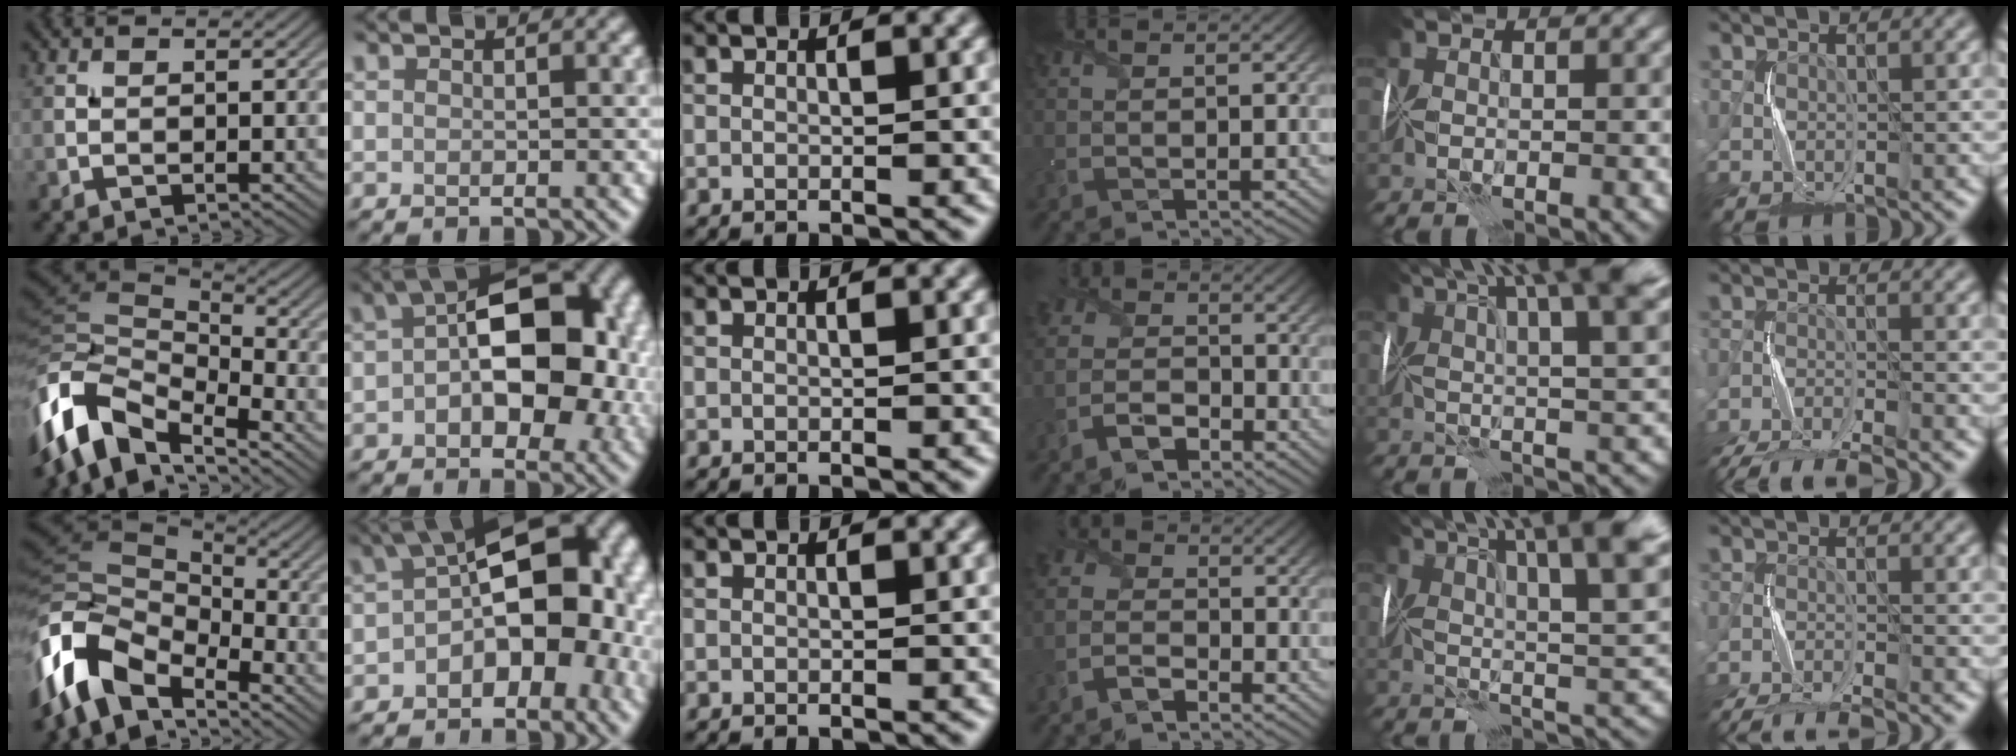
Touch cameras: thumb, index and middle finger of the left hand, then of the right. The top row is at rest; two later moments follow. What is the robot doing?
{"motion": "fold", "object": "handkerchief"}